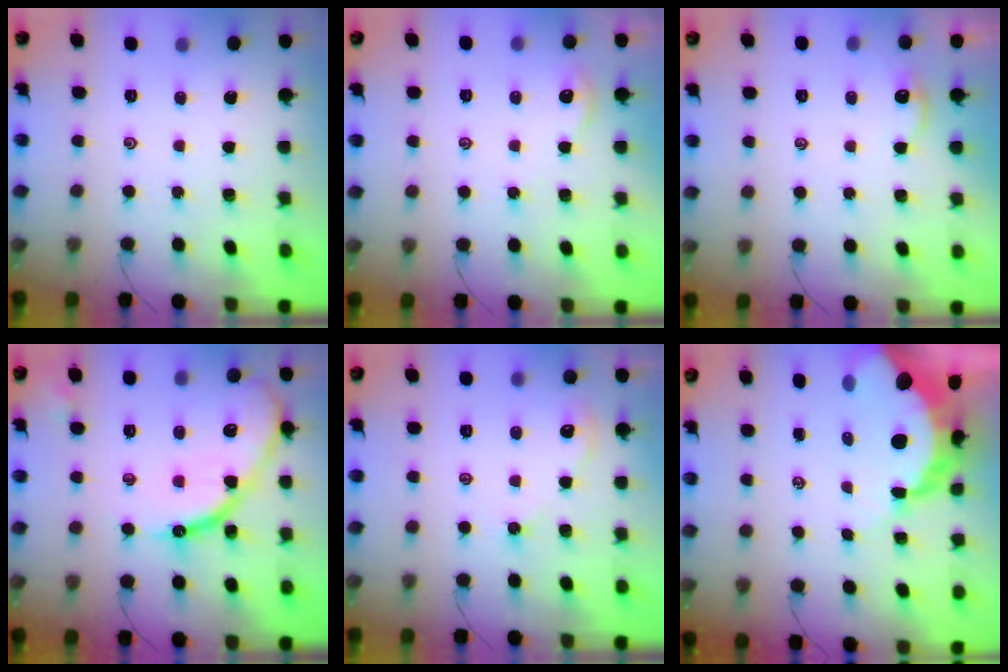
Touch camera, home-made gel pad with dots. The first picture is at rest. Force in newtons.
{"total": 2.2, "press": 2.2, "slide": 0.4}
{"total": 2.1, "press": 2.0, "slide": 0.3}
{"total": 17.3, "press": 17.3, "slide": 0.9}
{"total": 2.4, "press": 2.4, "slide": 0.4}
{"total": 14.6, "press": 14.6, "slide": 1.4}